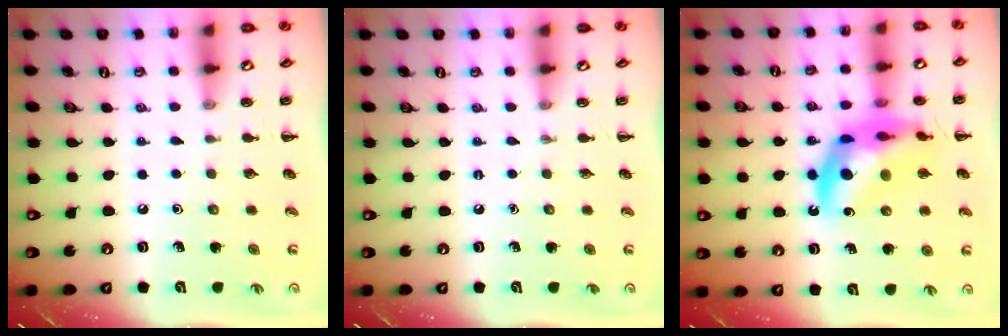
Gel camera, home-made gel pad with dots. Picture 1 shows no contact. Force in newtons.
{"total": 0.0}
{"total": 16.7, "press": 16.2, "slide": 4.1}